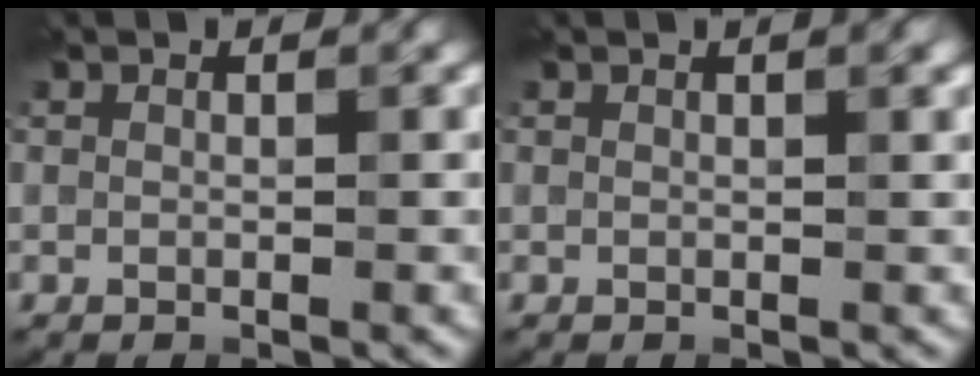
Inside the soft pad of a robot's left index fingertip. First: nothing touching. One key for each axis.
{"total": 1.3, "fx": 0.8, "fy": 0.3, "fz": 1.0, "tx": -0.008, "ty": 0.005, "tz": 0.009}